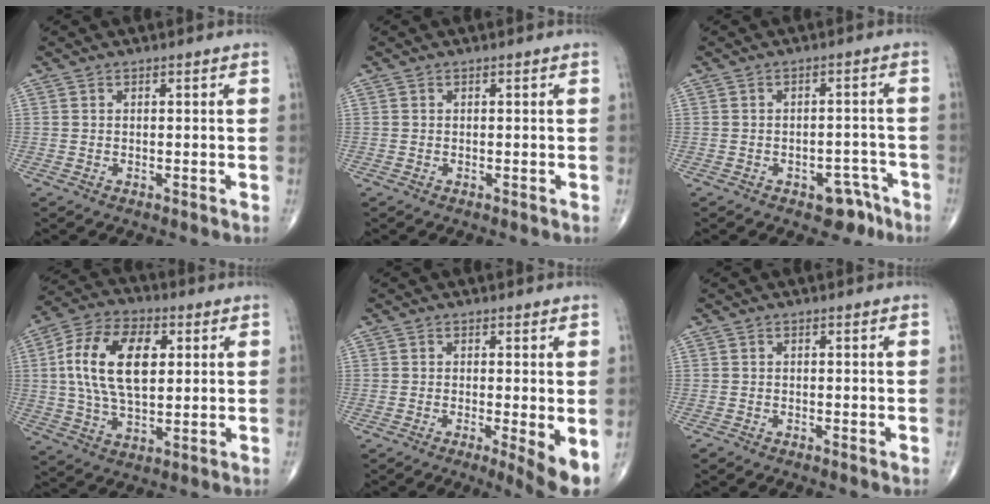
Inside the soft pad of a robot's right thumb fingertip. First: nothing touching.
{"total": 0.0}
{"total": 5.4, "force": [-3.4, 3.3, 2.6], "torque": [-0.009, 0.032, -0.039]}
{"total": 16.3, "force": [3.1, 9.1, 13.2], "torque": [-0.237, 0.008, 0.051]}
{"total": 5.9, "force": [-1.3, 1.0, 5.7], "torque": [-0.091, -0.019, -0.025]}
{"total": 0.6, "force": [-0.5, 0.1, 0.3], "torque": [-0.011, -0.004, -0.015]}